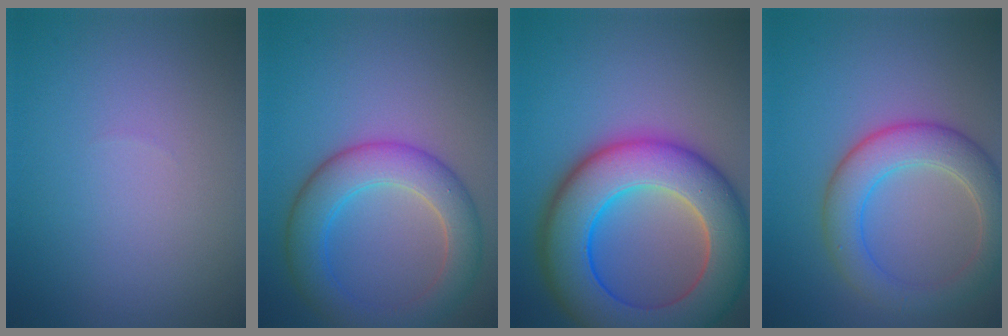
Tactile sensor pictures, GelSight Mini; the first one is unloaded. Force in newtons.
{"total": 6.1, "press": 6.1, "slide": 0.2}
{"total": 12.4, "press": 12.4, "slide": 0.6}
{"total": 5.5, "press": 5.5, "slide": 0.2}